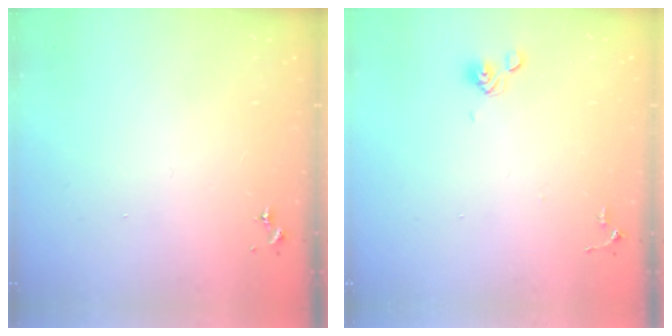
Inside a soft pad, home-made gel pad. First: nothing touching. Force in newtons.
{"total": 6.3, "press": 6.0, "slide": 2.1}